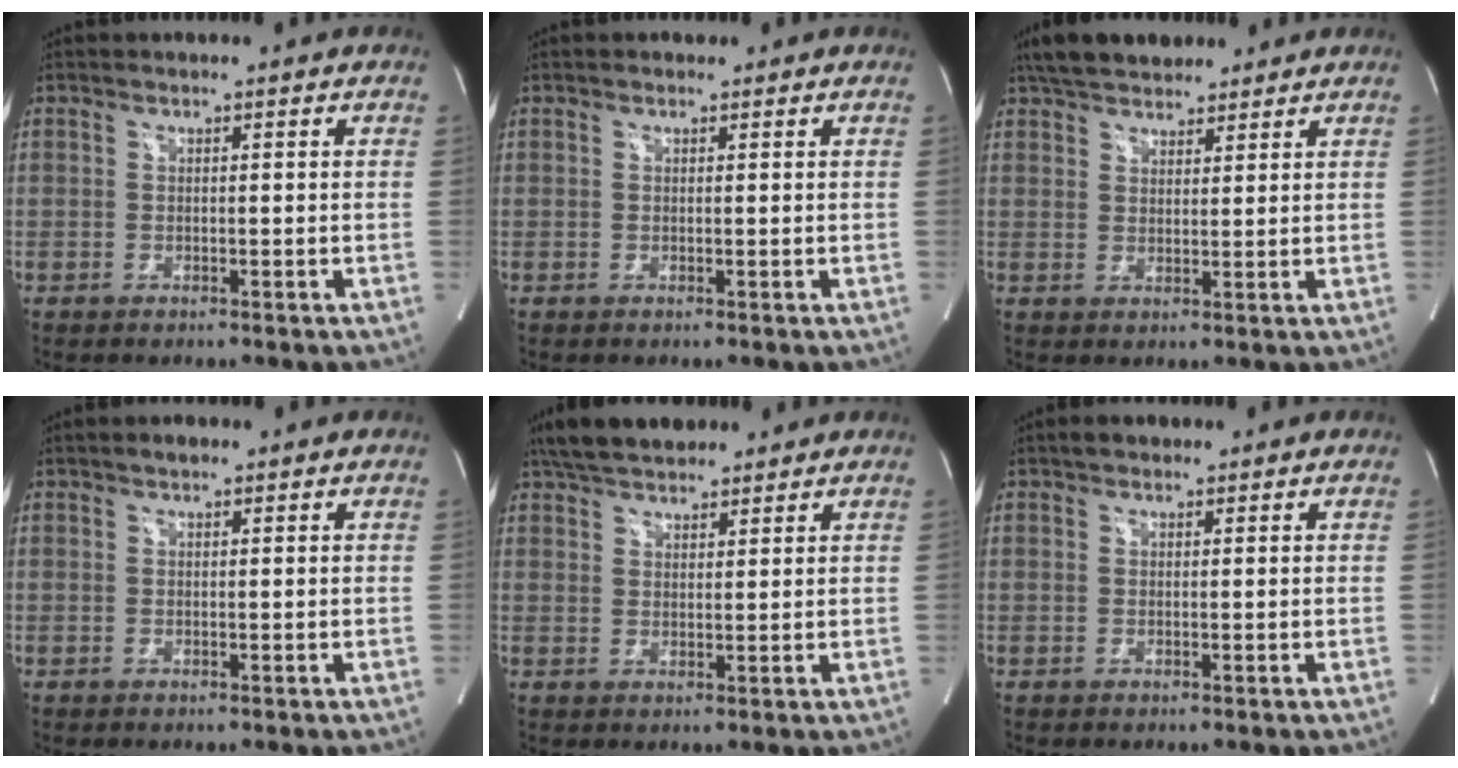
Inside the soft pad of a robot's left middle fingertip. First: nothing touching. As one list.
[{"total": 0.6, "force": [0.4, 0.4, 0.1], "torque": [-0.006, 0.006, 0.005]}, {"total": 9.9, "force": [8.2, 3.8, 4.1], "torque": [-0.058, 0.030, 0.136]}, {"total": 1.3, "force": [0.9, 0.5, 0.7], "torque": [-0.016, 0.009, 0.014]}, {"total": 9.0, "force": [7.4, 3.2, 4.1], "torque": [-0.065, 0.030, 0.129]}, {"total": 1.8, "force": [1.3, 1.0, 0.8], "torque": [-0.016, 0.015, 0.019]}]